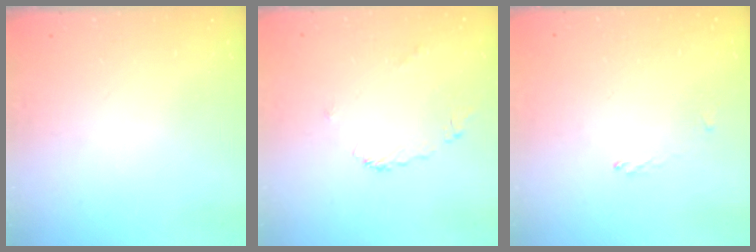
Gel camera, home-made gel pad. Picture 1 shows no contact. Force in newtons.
{"total": 4.6, "press": 4.6, "slide": 0.4}
{"total": 1.1, "press": 1.0, "slide": 0.5}